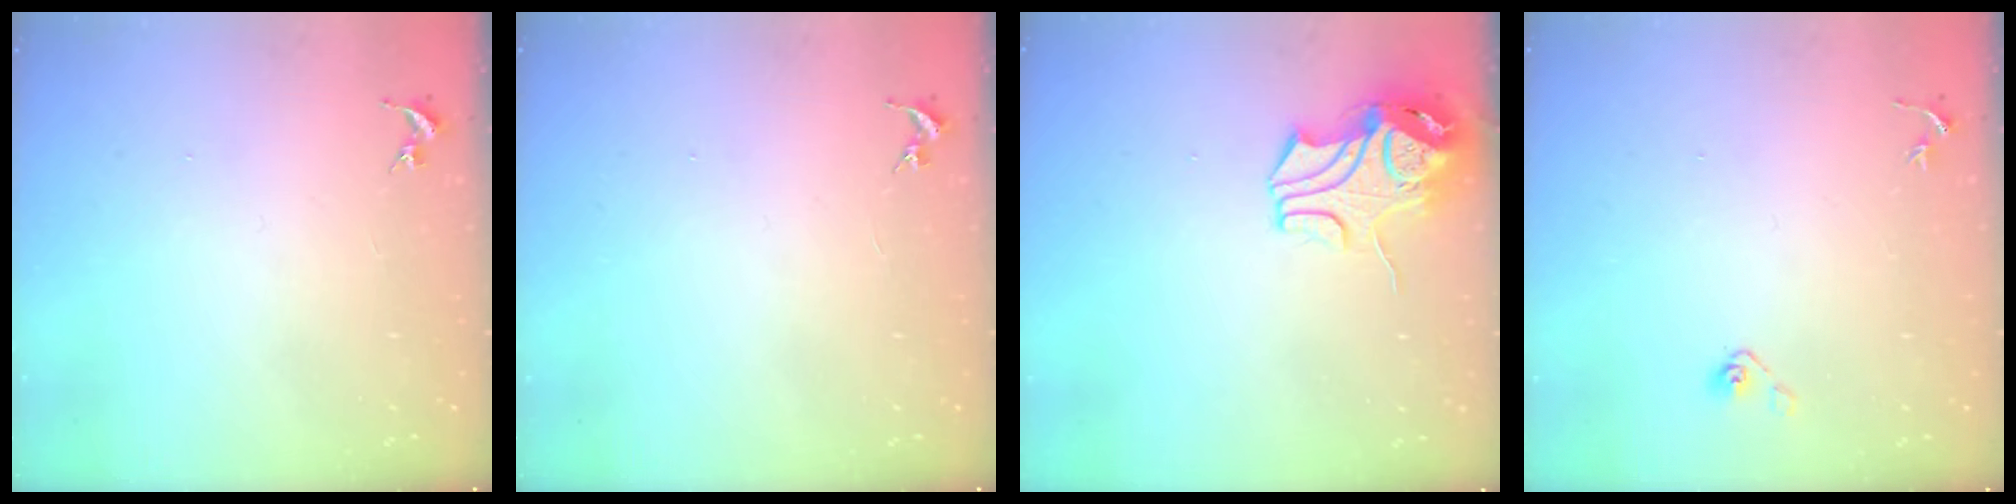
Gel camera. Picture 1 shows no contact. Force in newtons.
{"total": 0.0}
{"total": 10.5, "press": 10.3, "slide": 1.7}
{"total": 3.9, "press": 3.4, "slide": 1.9}